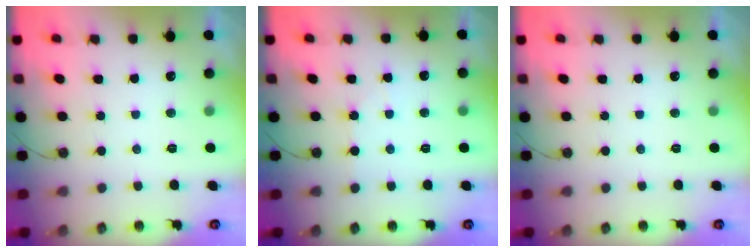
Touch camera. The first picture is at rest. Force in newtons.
{"total": 3.6, "press": 3.5, "slide": 0.6}
{"total": 0.0}